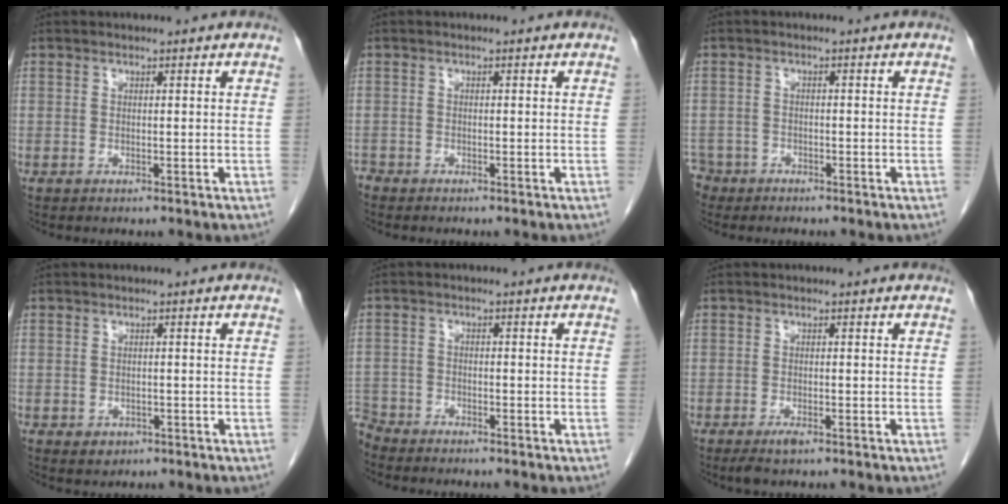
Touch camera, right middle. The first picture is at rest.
{"total": 1.0, "force": [-1.0, 0.3, 0.0], "torque": [-0.001, -0.001, -0.020]}
{"total": 3.7, "force": [-2.9, 2.2, -0.4], "torque": [0.006, 0.004, -0.057]}
{"total": 1.5, "force": [-0.7, 1.2, 0.6], "torque": [-0.013, 0.002, 0.000]}
{"total": 4.1, "force": [-4.0, 1.0, -0.1], "torque": [0.005, -0.009, -0.078]}
{"total": 1.7, "force": [-1.1, 0.4, 1.3], "torque": [-0.027, -0.004, -0.018]}